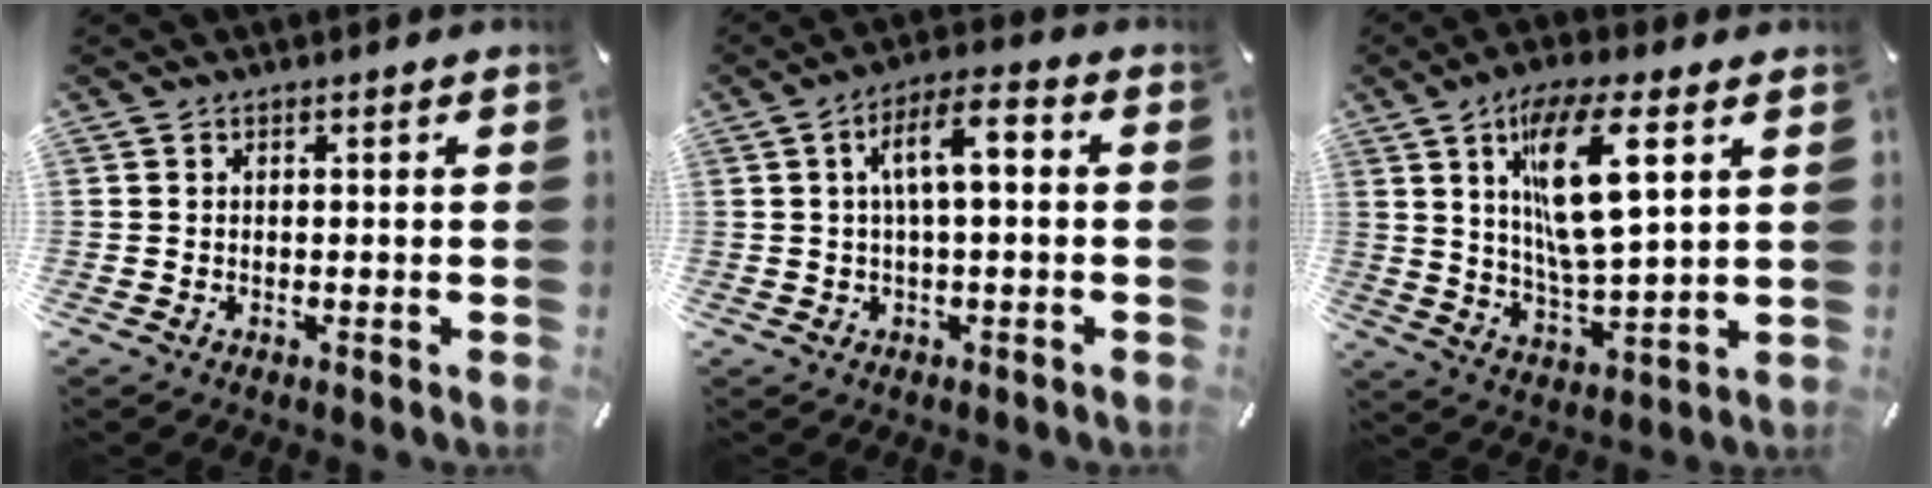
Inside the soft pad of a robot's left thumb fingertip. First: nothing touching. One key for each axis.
{"total": 8.4, "fx": 1.1, "fy": 3.1, "fz": 7.8, "tx": -0.131, "ty": 0.011, "tz": 0.014}
{"total": 15.8, "fx": 6.3, "fy": 4.9, "fz": 13.6, "tx": -0.266, "ty": -0.012, "tz": 0.099}